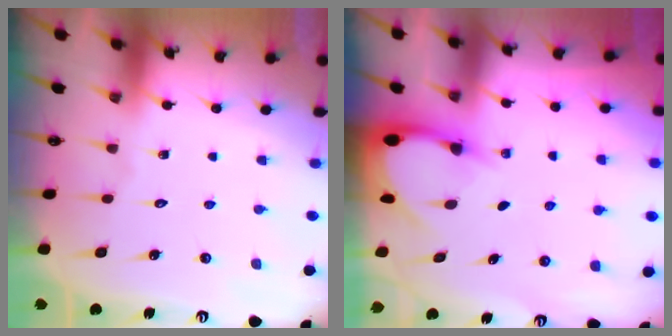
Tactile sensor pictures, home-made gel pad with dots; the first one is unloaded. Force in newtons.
{"total": 3.1, "press": 3.1, "slide": 0.2}